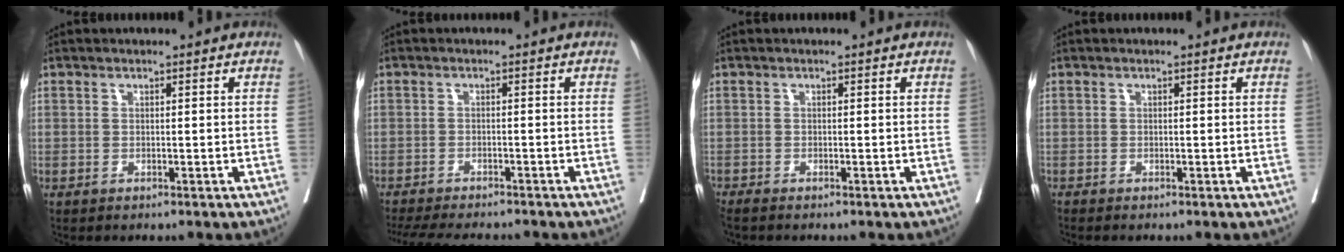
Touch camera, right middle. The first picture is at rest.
{"total": 9.8, "force": [-9.0, 1.6, 3.6], "torque": [-0.056, -0.011, -0.126]}
{"total": 1.0, "force": [-0.9, 0.2, 0.4], "torque": [-0.014, -0.005, -0.018]}
{"total": 0.0}